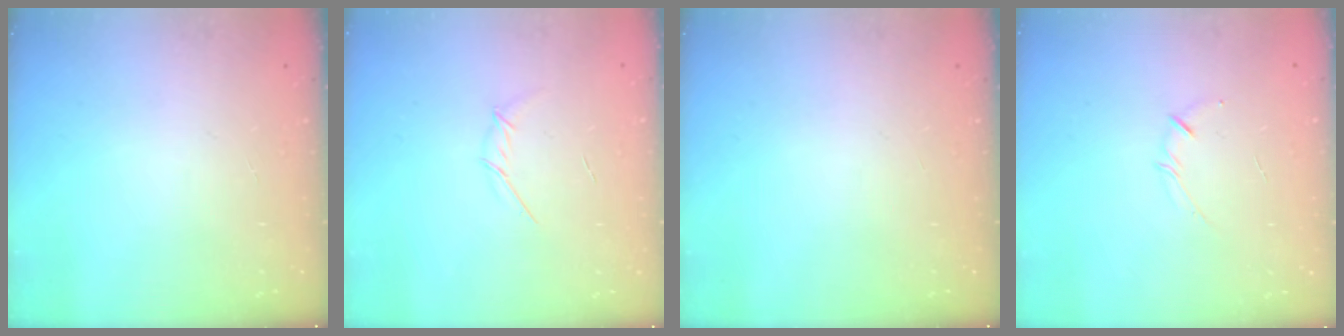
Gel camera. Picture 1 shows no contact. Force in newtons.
{"total": 3.3, "press": 3.2, "slide": 0.8}
{"total": 0.0}
{"total": 2.5, "press": 2.4, "slide": 0.4}